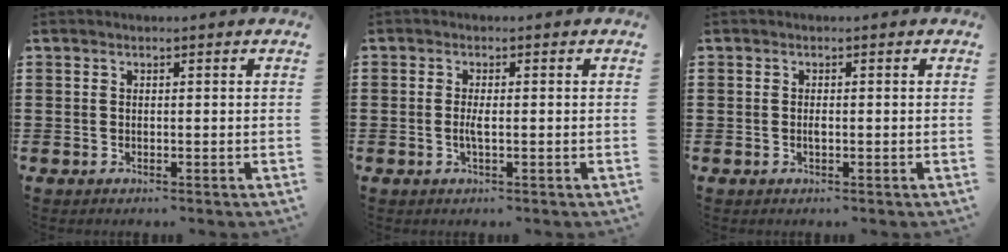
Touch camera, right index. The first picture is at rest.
{"total": 1.9, "force": [-0.4, 0.3, 1.8], "torque": [-0.049, -0.006, -0.012]}
{"total": 0.8, "force": [-0.1, 0.2, 0.8], "torque": [-0.017, -0.003, -0.001]}